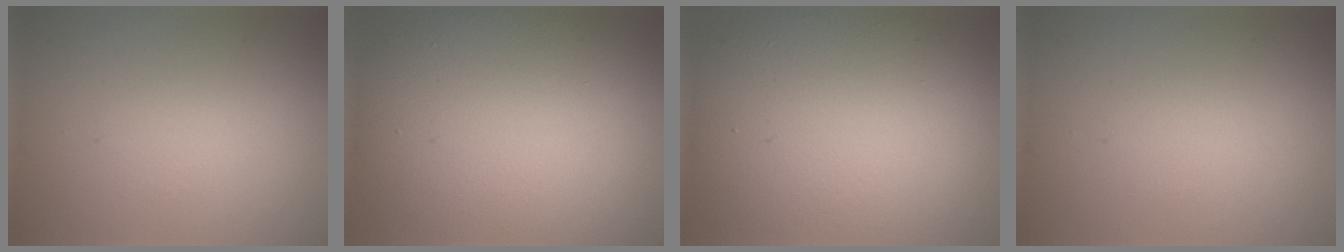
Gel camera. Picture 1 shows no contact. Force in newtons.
{"total": 15.4, "press": 15.4, "slide": 0.5}
{"total": 14.7, "press": 14.6, "slide": 1.5}
{"total": 0.9, "press": 0.9, "slide": 0.1}